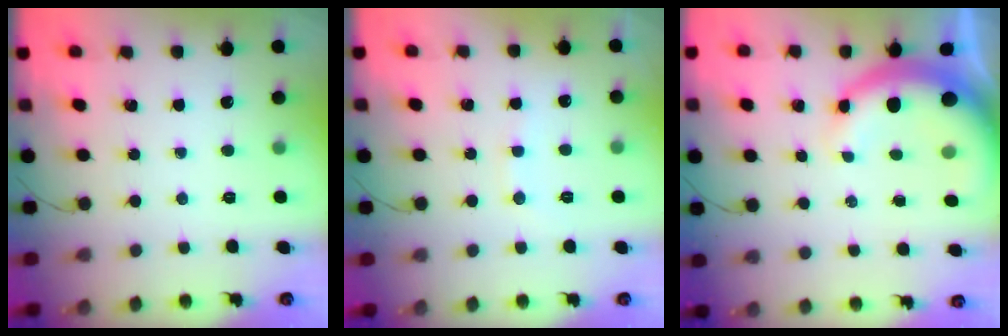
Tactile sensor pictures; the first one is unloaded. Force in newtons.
{"total": 6.8, "press": 6.7, "slide": 1.4}
{"total": 9.5, "press": 9.3, "slide": 2.0}